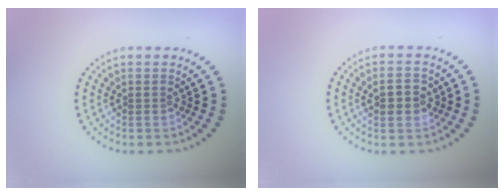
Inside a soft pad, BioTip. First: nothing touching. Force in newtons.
{"total": 2.7, "press": 2.7, "slide": 0.2}